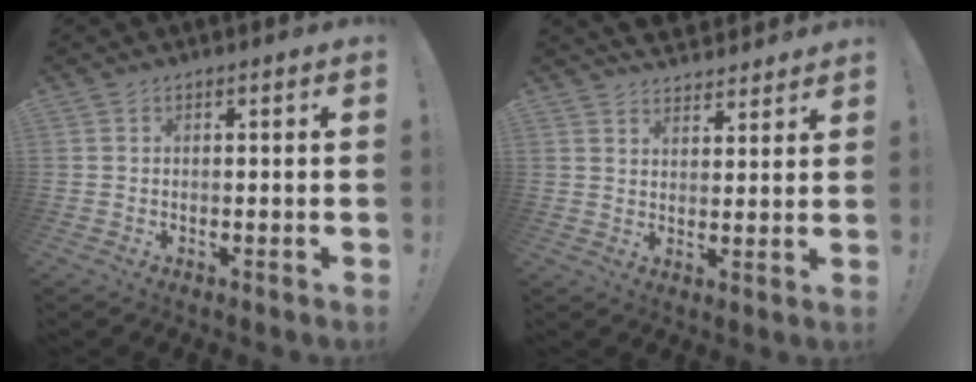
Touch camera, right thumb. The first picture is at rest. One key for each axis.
{"total": 4.6, "fx": 4.1, "fy": 2.0, "fz": 0.5, "tx": -0.005, "ty": -0.033, "tz": 0.076}